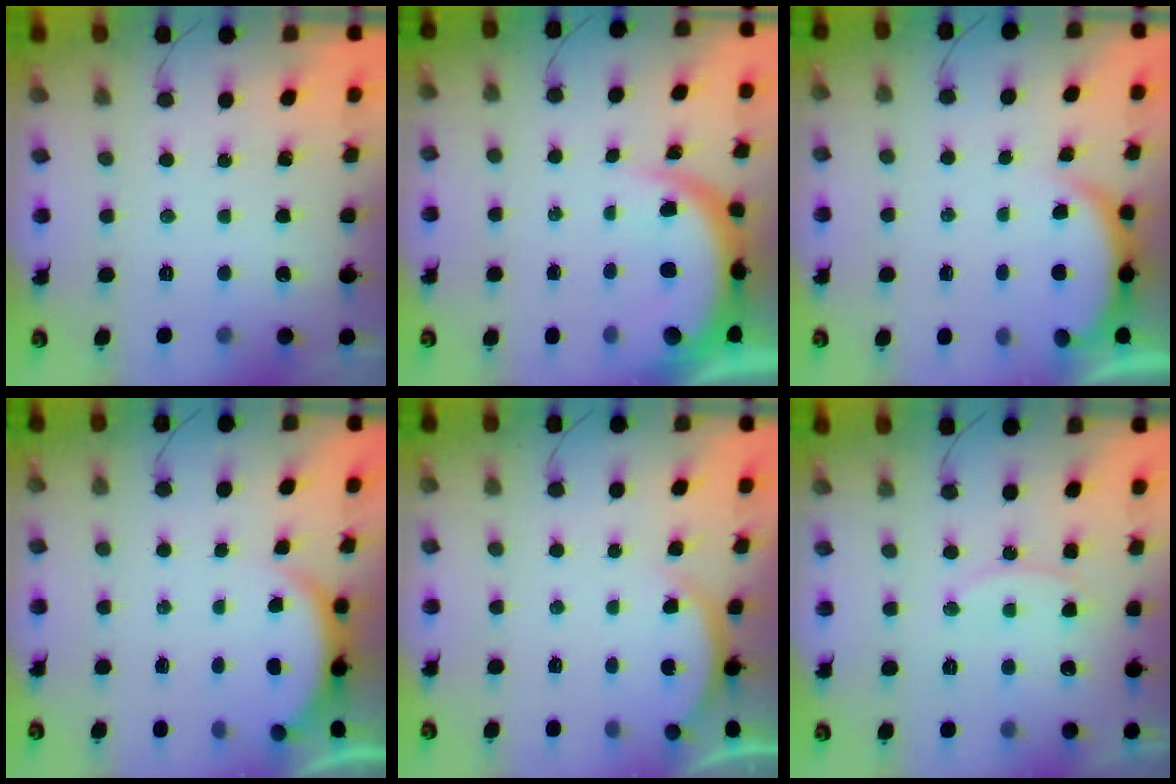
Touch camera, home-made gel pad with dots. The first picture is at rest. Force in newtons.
{"total": 6.5, "press": 6.4, "slide": 1.0}
{"total": 3.8, "press": 3.7, "slide": 0.6}
{"total": 3.5, "press": 3.4, "slide": 0.6}
{"total": 2.8, "press": 2.8, "slide": 0.6}
{"total": 10.2, "press": 10.2, "slide": 0.8}